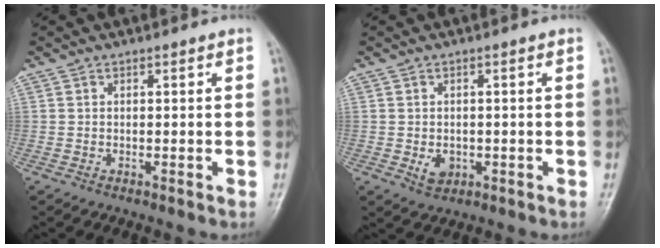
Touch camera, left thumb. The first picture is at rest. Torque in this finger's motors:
{"motor_torque": [0.34, 0.50, 0.29, -0.10, 0.00]}